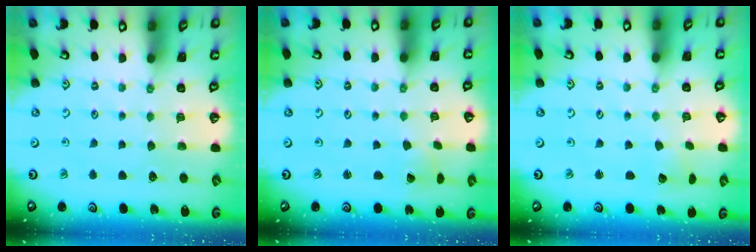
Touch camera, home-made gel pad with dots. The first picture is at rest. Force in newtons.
{"total": 0.9, "press": 0.9, "slide": 0.1}
{"total": 2.2, "press": 2.2, "slide": 0.1}